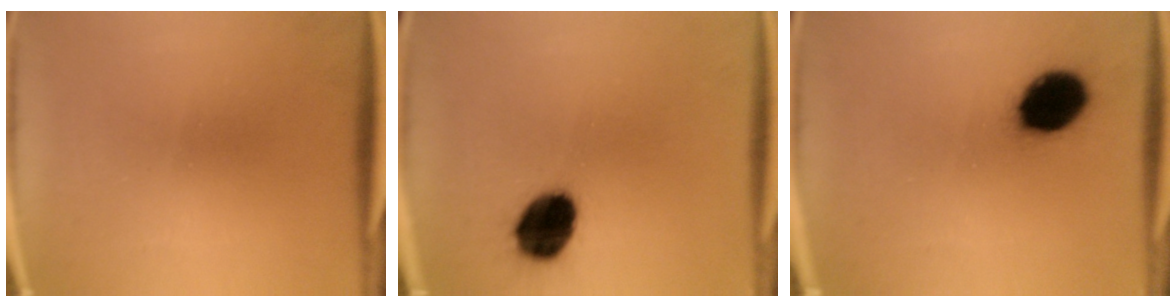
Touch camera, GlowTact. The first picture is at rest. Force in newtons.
{"total": 13.0}
{"total": 11.9}